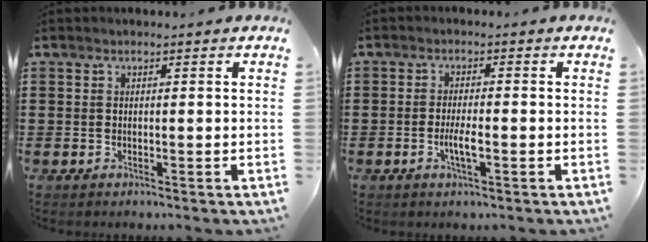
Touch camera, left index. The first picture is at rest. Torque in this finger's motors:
{"motor_torque": [0.07, 0.05, 0.20, 0.07]}